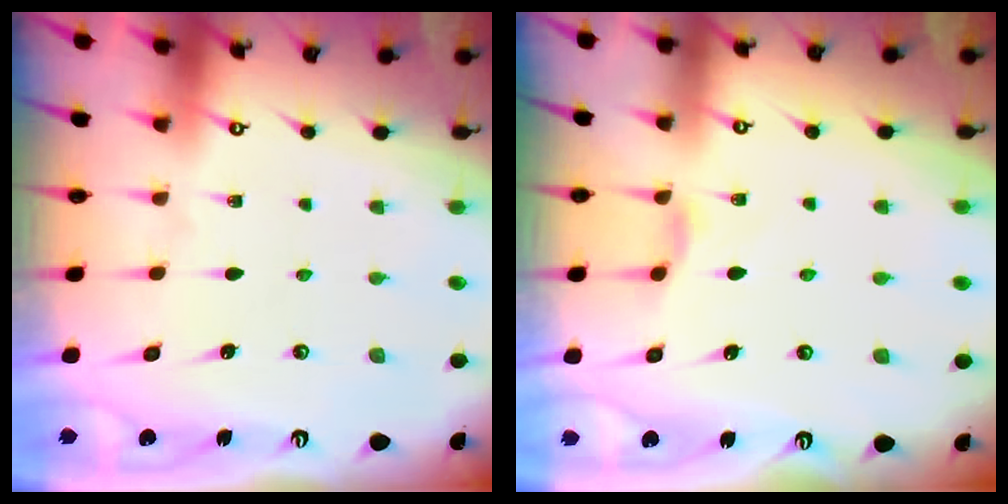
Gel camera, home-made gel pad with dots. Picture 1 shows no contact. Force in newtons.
{"total": 3.7, "press": 3.7, "slide": 0.7}